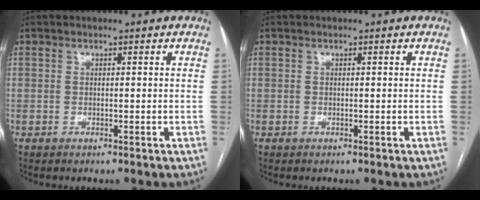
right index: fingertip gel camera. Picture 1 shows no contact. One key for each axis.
{"total": 0.0}